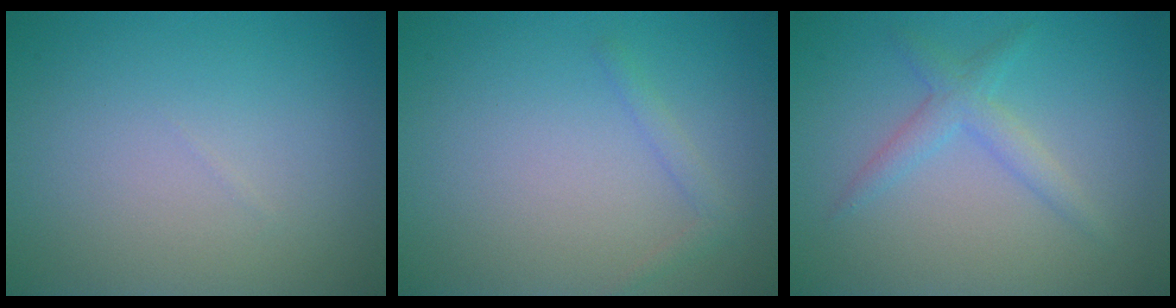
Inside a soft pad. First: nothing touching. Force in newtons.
{"total": 1.1, "press": 1.1, "slide": 0.1}
{"total": 2.2, "press": 2.2, "slide": 0.1}